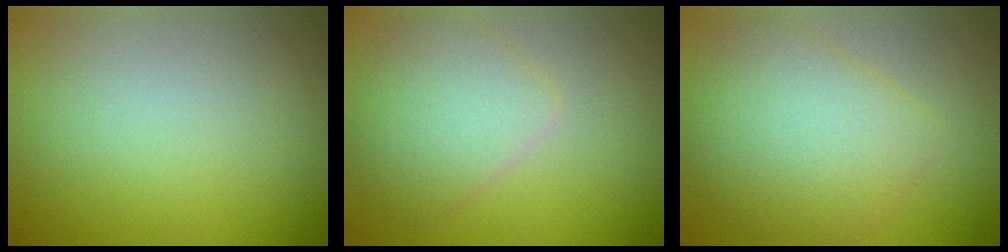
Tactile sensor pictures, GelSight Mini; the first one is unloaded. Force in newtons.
{"total": 4.0, "press": 3.9, "slide": 0.3}
{"total": 5.7, "press": 5.7, "slide": 0.2}